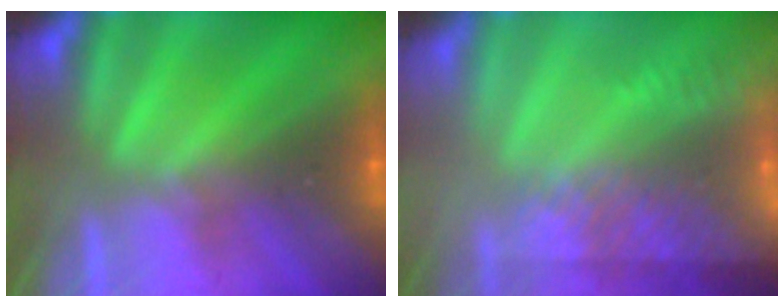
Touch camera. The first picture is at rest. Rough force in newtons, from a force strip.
{"total": 6.9}